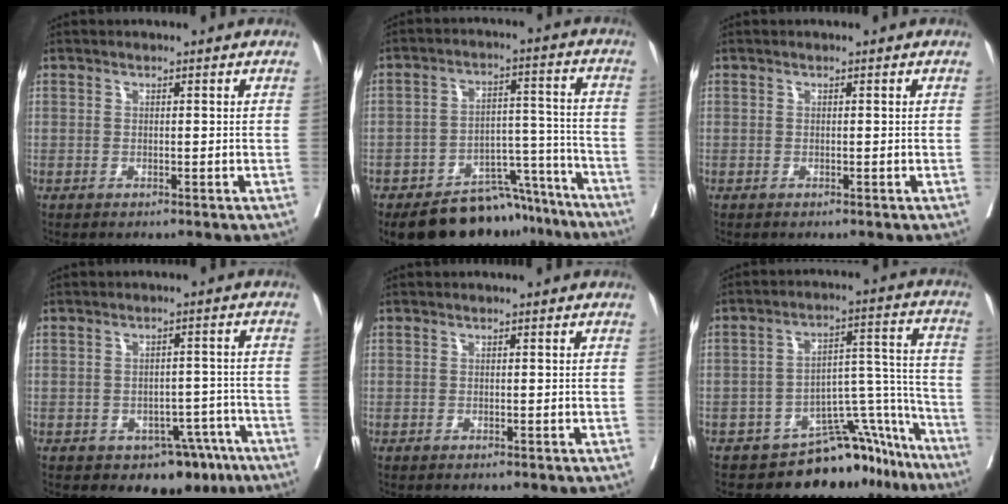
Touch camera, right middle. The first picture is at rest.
{"total": 14.1, "force": [-11.7, 6.0, 5.1], "torque": [-0.050, 0.038, -0.170]}
{"total": 0.0}
{"total": 7.5, "force": [-4.9, 4.6, 3.3], "torque": [-0.017, 0.020, -0.060]}
{"total": 0.0}
{"total": 11.8, "force": [-10.5, 4.3, 3.3], "torque": [-0.001, 0.079, -0.152]}